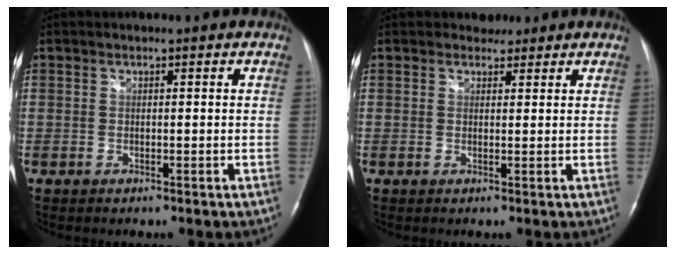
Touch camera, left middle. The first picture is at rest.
{"total": 1.9, "force": [1.5, 1.1, -0.1], "torque": [0.004, 0.005, 0.019]}